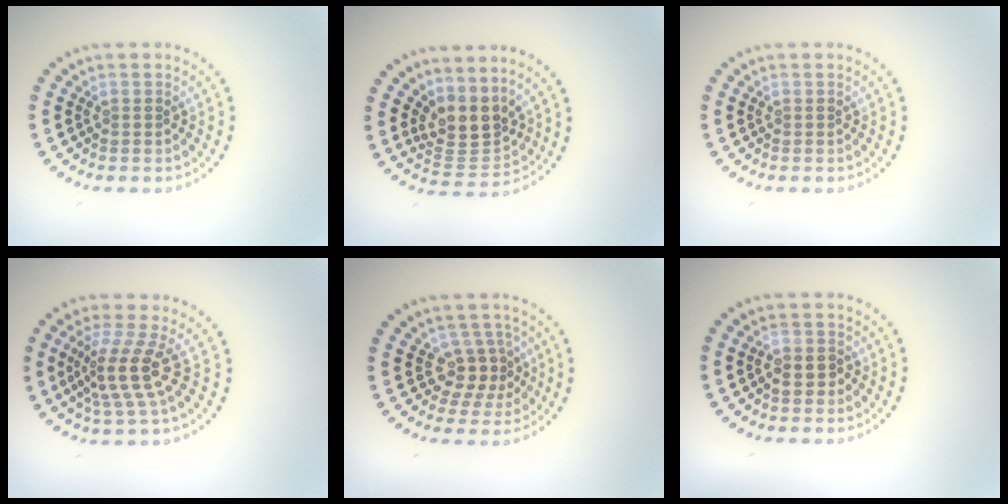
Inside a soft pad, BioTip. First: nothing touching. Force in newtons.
{"total": 3.7, "press": 2.6, "slide": 2.6}
{"total": 0.0}
{"total": 4.0, "press": 2.8, "slide": 2.9}
{"total": 3.0, "press": 2.4, "slide": 1.8}
{"total": 1.5, "press": 1.3, "slide": 0.7}